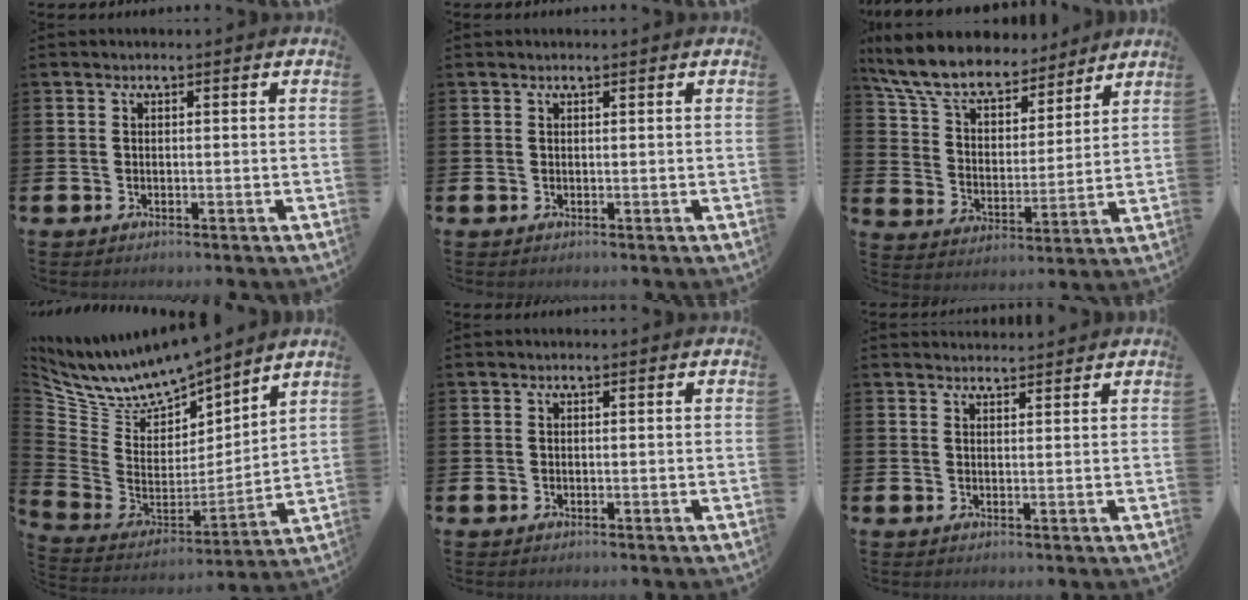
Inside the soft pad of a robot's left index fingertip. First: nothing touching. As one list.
[{"total": 0.6, "force": [0.6, 0.0, 0.2], "torque": [0.005, -0.003, 0.009]}, {"total": 9.4, "force": [8.5, 2.9, 2.7], "torque": [-0.097, -0.056, 0.153]}, {"total": 9.3, "force": [9.0, 2.1, 0.8], "torque": [-0.070, -0.078, 0.160]}, {"total": 0.0}, {"total": 2.3, "force": [2.2, 0.3, 0.0], "torque": [0.010, -0.016, 0.038]}]